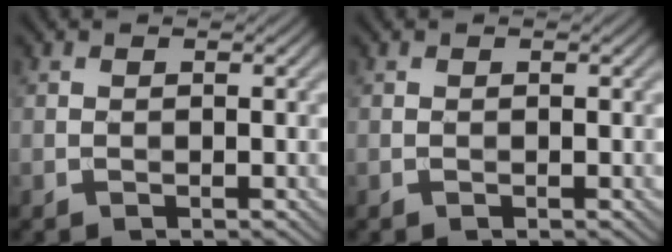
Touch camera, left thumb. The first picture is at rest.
{"total": 0.0}